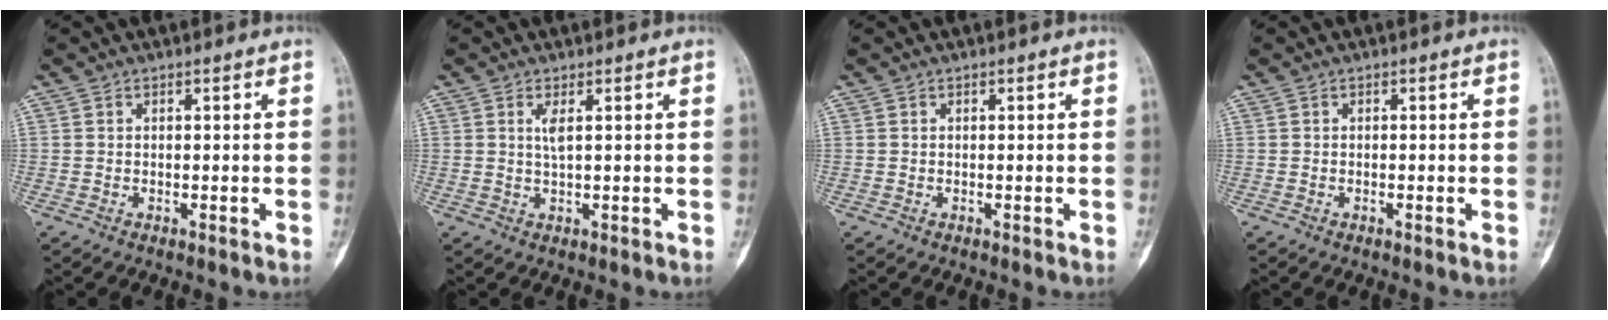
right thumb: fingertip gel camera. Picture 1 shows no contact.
{"total": 2.0, "force": [0.7, 0.3, 1.9], "torque": [-0.047, -0.004, 0.018]}
{"total": 0.0}
{"total": 0.0}